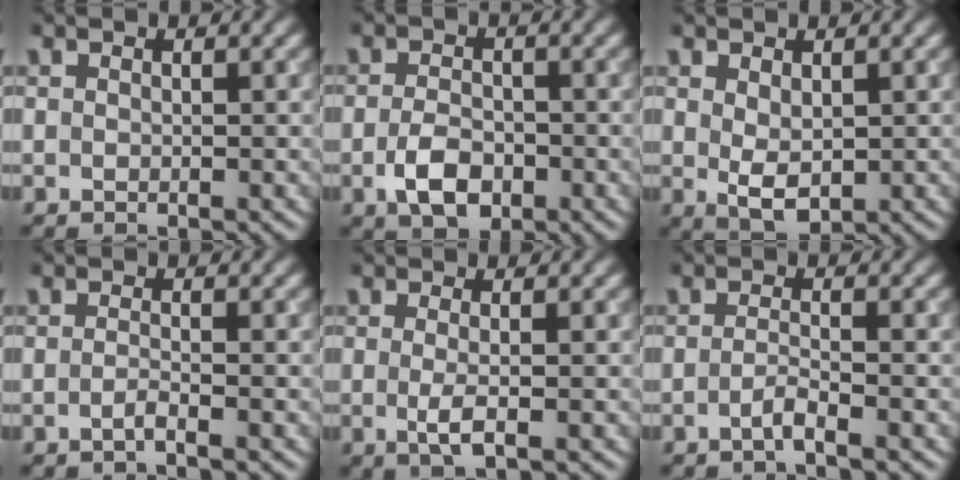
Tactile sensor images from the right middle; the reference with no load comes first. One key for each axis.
{"total": 3.5, "fx": -1.3, "fy": 2.1, "fz": 2.5, "tx": -0.049, "ty": -0.003, "tz": -0.027}
{"total": 2.8, "fx": 0.4, "fy": 1.7, "fz": 2.3, "tx": -0.045, "ty": -0.004, "tz": 0.013}
{"total": 1.1, "fx": -0.6, "fy": 0.2, "fz": 0.9, "tx": -0.013, "ty": 0.002, "tz": -0.016}
{"total": 2.1, "fx": -0.2, "fy": 0.5, "fz": 2.0, "tx": -0.039, "ty": -0.006, "tz": -0.006}
{"total": 1.5, "fx": -0.8, "fy": 0.2, "fz": 1.2, "tx": -0.021, "ty": 0.003, "tz": -0.021}